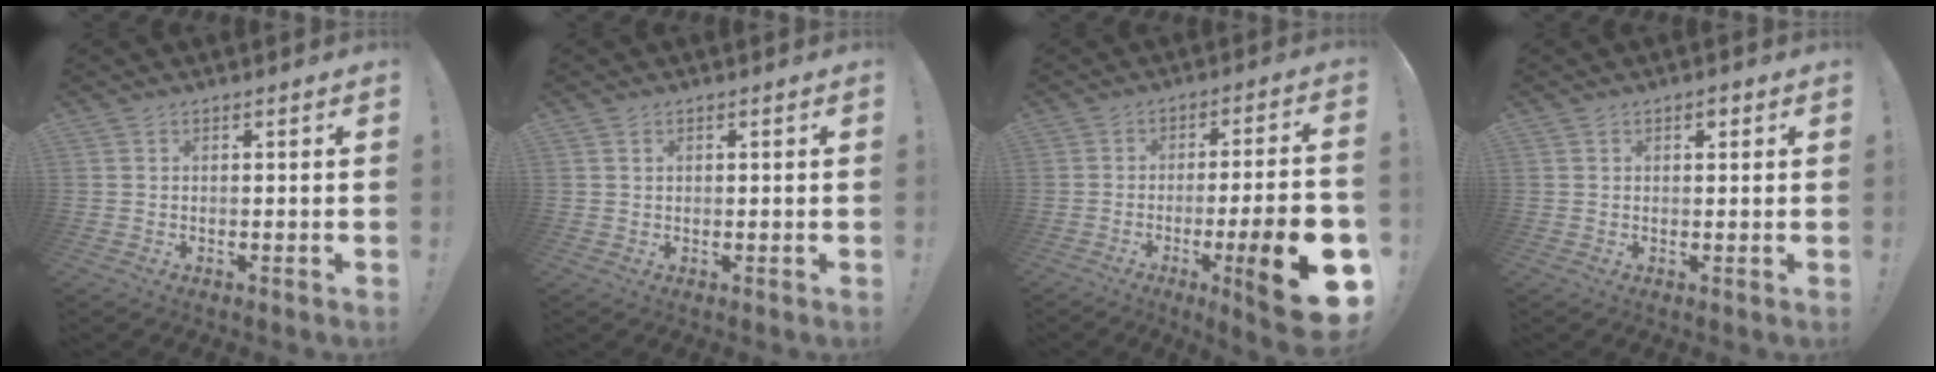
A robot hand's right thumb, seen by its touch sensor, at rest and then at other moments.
{"total": 0.8, "force": [0.4, 0.5, 0.5], "torque": [-0.005, -0.001, 0.007]}
{"total": 18.6, "force": [-6.7, 2.7, 17.1], "torque": [-0.245, 0.022, -0.092]}
{"total": 1.5, "force": [0.9, 0.9, 0.9], "torque": [-0.005, -0.002, 0.012]}